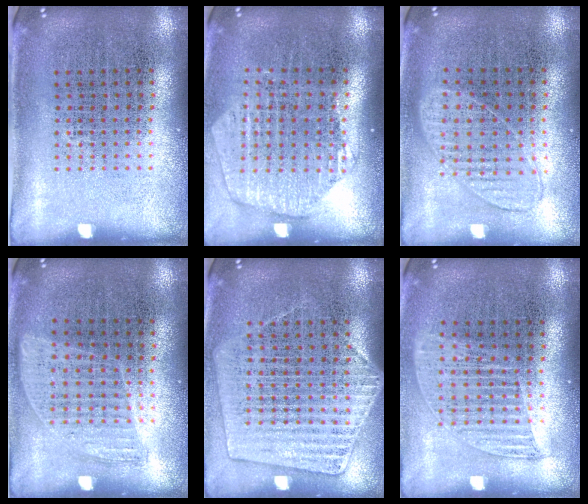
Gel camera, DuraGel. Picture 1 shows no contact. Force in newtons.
{"total": 1.6, "press": 1.5, "slide": 0.7}
{"total": 0.8, "press": 0.8, "slide": 0.3}
{"total": 0.9, "press": 0.8, "slide": 0.4}
{"total": 1.3, "press": 1.2, "slide": 0.5}
{"total": 1.2, "press": 1.1, "slide": 0.5}